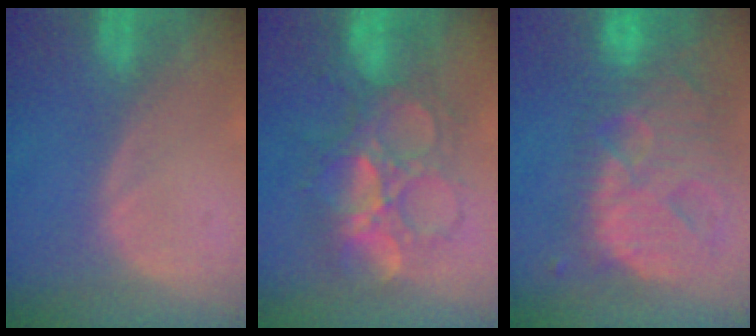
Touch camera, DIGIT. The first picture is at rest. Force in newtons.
{"total": 9.1, "press": 9.1, "slide": 0.6}
{"total": 13.9, "press": 11.7, "slide": 7.4}